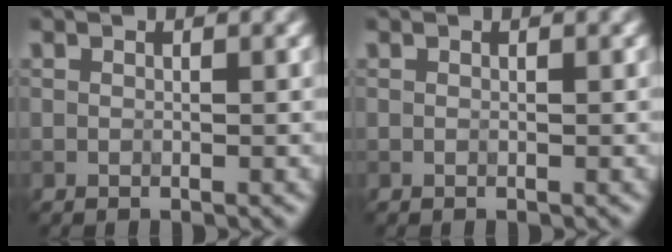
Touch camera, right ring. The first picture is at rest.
{"total": 0.0}